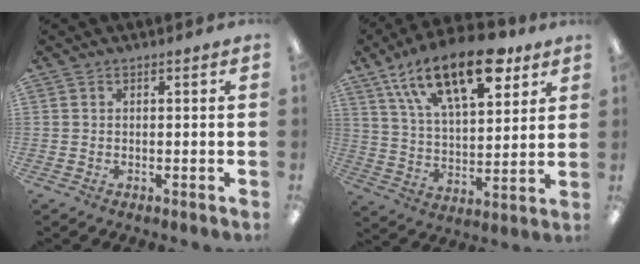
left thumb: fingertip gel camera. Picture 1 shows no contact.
{"total": 21.2, "force": [12.8, 9.5, 14.0], "torque": [-0.231, -0.048, 0.218]}